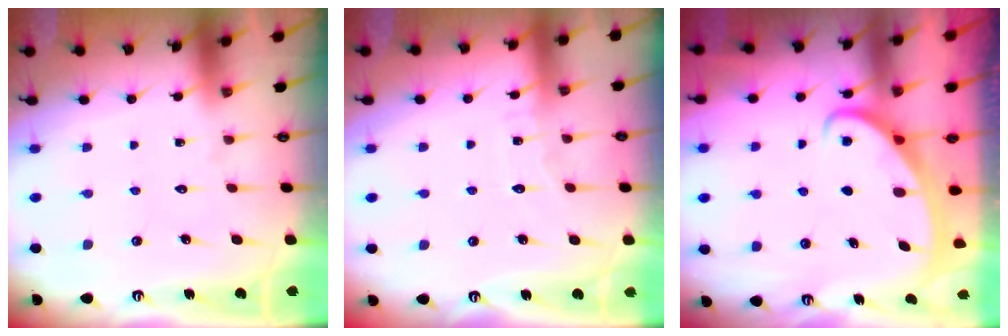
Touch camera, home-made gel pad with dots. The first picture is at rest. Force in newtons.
{"total": 4.4, "press": 4.3, "slide": 0.4}
{"total": 2.4, "press": 2.3, "slide": 0.5}